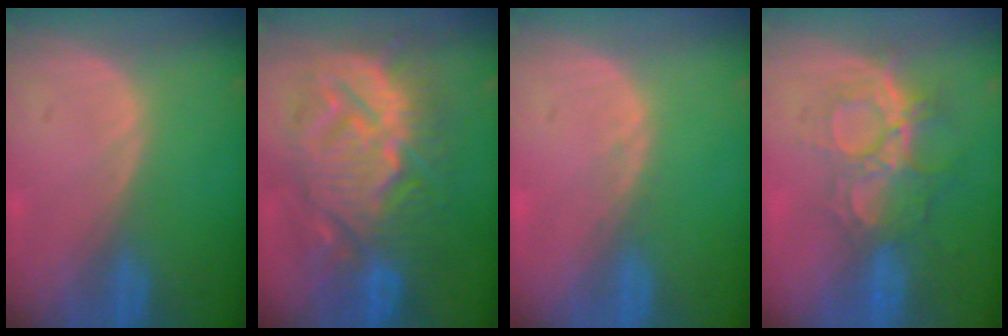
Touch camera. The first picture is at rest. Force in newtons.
{"total": 14.0, "press": 13.9, "slide": 1.4}
{"total": 0.6, "press": 0.6, "slide": 0.1}
{"total": 9.4, "press": 8.0, "slide": 5.0}